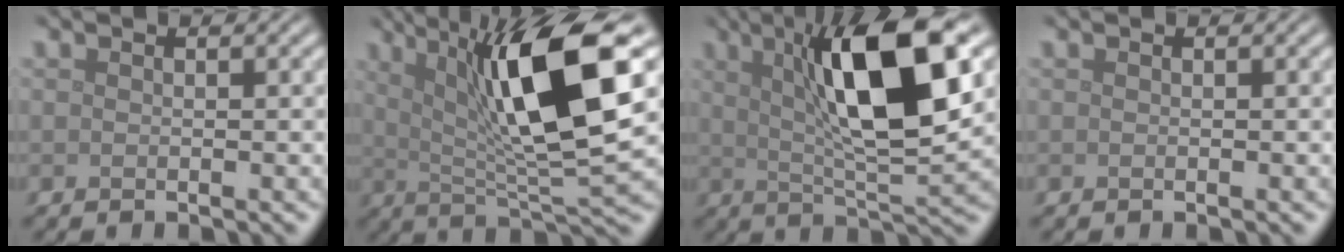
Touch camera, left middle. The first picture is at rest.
{"total": 12.4, "force": [3.5, 2.8, 11.5], "torque": [-0.181, 0.004, 0.061]}
{"total": 11.3, "force": [3.2, 2.7, 10.5], "torque": [-0.161, 0.011, 0.052]}
{"total": 0.0}